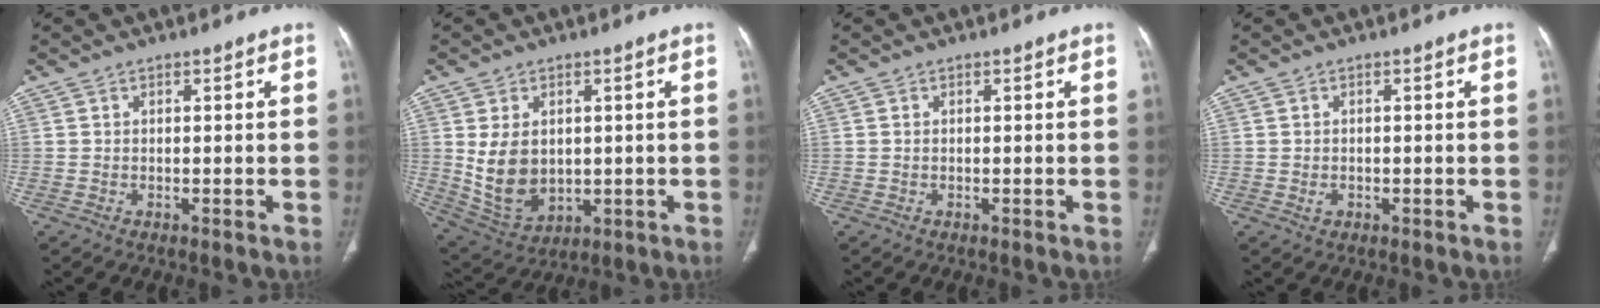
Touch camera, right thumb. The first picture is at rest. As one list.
[{"total": 10.6, "force": [0.8, 7.4, 7.5], "torque": [-0.120, -0.010, 0.041]}, {"total": 0.0}, {"total": 1.3, "force": [-0.3, 1.1, 0.7], "torque": [-0.013, 0.005, -0.002]}]